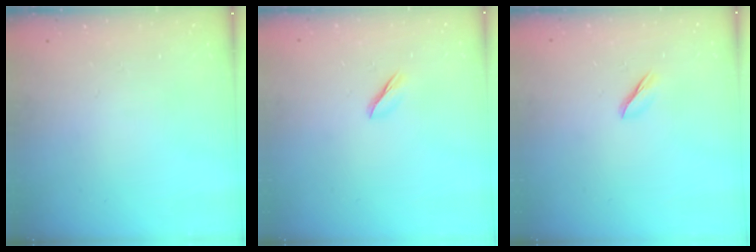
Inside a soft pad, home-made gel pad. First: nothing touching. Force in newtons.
{"total": 2.0, "press": 2.0, "slide": 0.6}
{"total": 2.0, "press": 2.0, "slide": 0.6}